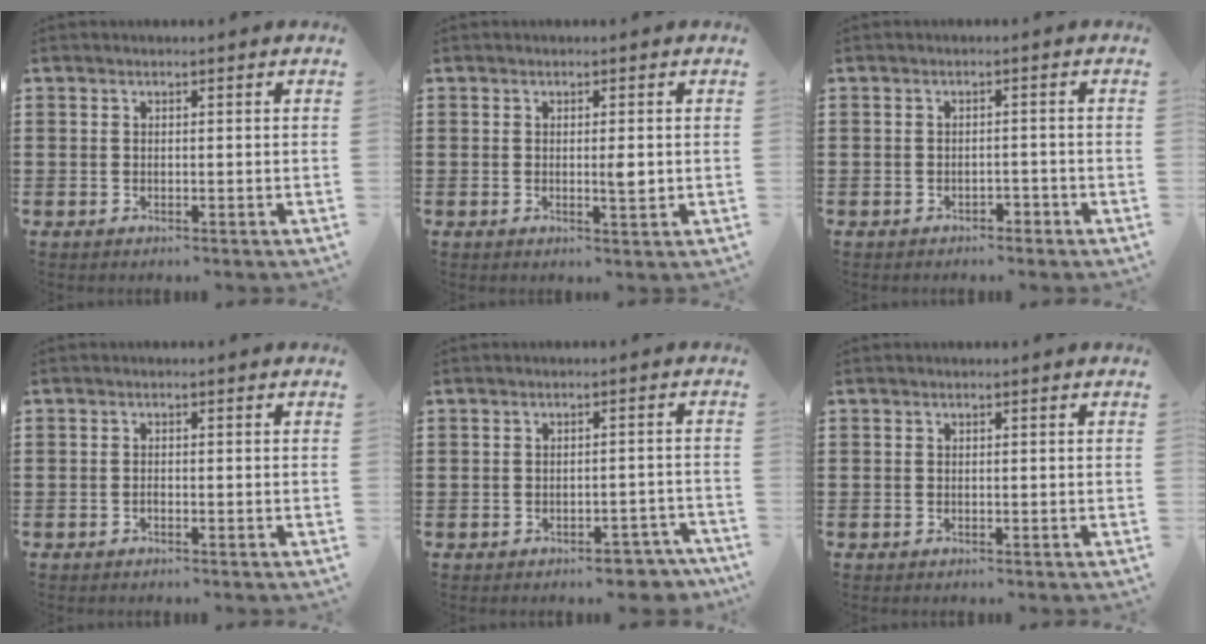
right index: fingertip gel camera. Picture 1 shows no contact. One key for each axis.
{"total": 2.4, "fx": 0.0, "fy": 0.5, "fz": 2.3, "tx": -0.043, "ty": -0.003, "tz": 0.000}
{"total": 1.4, "fx": -1.3, "fy": 0.4, "fz": 0.3, "tx": -0.012, "ty": -0.001, "tz": -0.028}
{"total": 0.6, "fx": -0.5, "fy": 0.1, "fz": 0.3, "tx": -0.008, "ty": -0.004, "tz": -0.008}
{"total": 3.4, "fx": -3.2, "fy": 1.0, "fz": 0.8, "tx": -0.014, "ty": 0.005, "tz": -0.065}
{"total": 0.0}